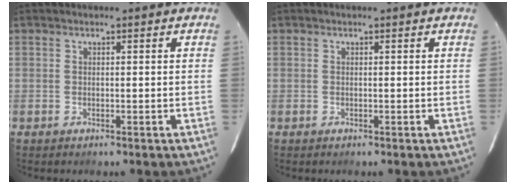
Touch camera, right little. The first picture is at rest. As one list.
[{"total": 0.0}]